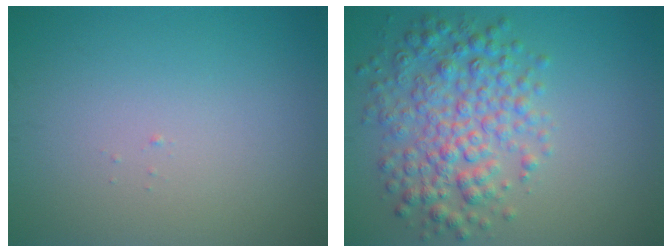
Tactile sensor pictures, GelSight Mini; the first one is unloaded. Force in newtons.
{"total": 5.6, "press": 5.6, "slide": 0.1}